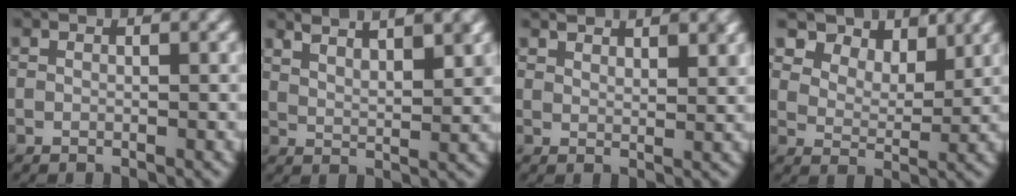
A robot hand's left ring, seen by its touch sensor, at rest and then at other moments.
{"total": 5.8, "force": [4.2, 1.7, 3.5], "torque": [-0.028, 0.020, 0.043]}
{"total": 2.7, "force": [2.4, 0.7, 1.1], "torque": [-0.009, -0.002, 0.038]}
{"total": 9.2, "force": [6.6, 5.2, 3.7], "torque": [-0.083, -0.006, 0.127]}